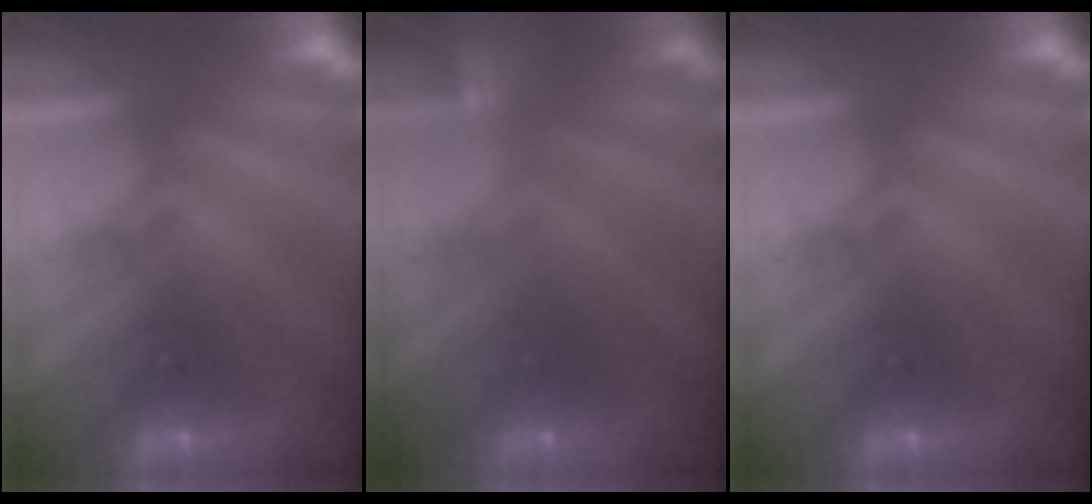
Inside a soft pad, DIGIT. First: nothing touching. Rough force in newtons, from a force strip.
{"total": 2.1}
{"total": 0.0}